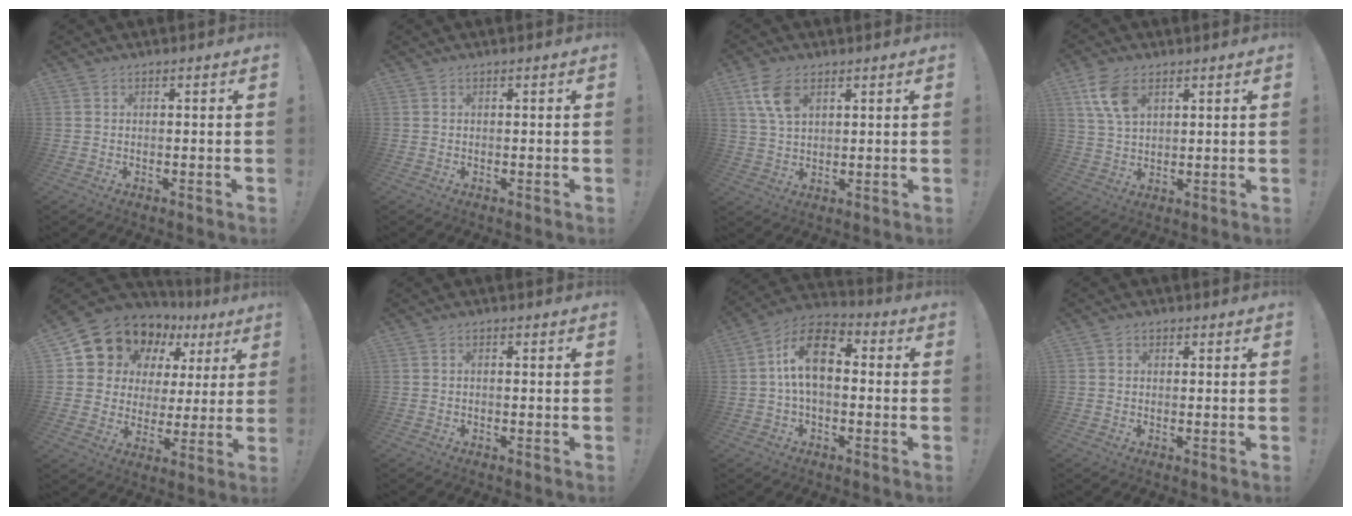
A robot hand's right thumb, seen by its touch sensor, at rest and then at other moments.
{"total": 0.0}
{"total": 8.3, "force": [4.1, 4.7, 5.6], "torque": [-0.106, -0.011, 0.078]}
{"total": 9.1, "force": [4.5, 5.2, 6.0], "torque": [-0.117, -0.011, 0.088]}
{"total": 11.8, "force": [9.1, 7.1, 2.4], "torque": [-0.050, -0.081, 0.179]}
{"total": 0.7, "force": [-0.4, 0.0, 0.5], "torque": [-0.010, 0.001, -0.007]}
{"total": 13.8, "force": [1.7, 8.1, 11.0], "torque": [-0.186, 0.012, 0.033]}
{"total": 1.3, "force": [0.0, 1.2, 0.4], "torque": [-0.004, 0.003, 0.000]}